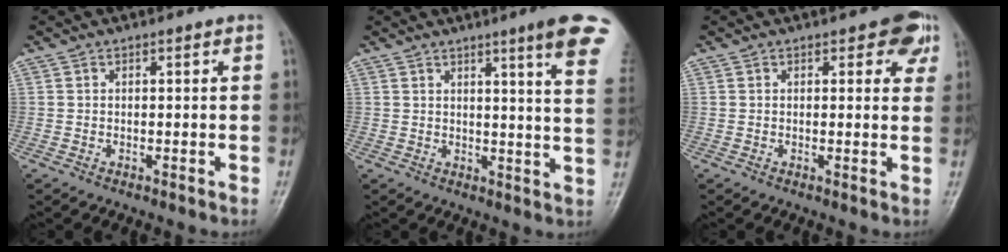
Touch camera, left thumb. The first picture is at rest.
{"total": 12.5, "force": [7.7, 0.5, 9.9], "torque": [-0.112, -0.032, 0.080]}
{"total": 4.8, "force": [2.4, 2.5, 3.3], "torque": [-0.005, -0.005, 0.022]}